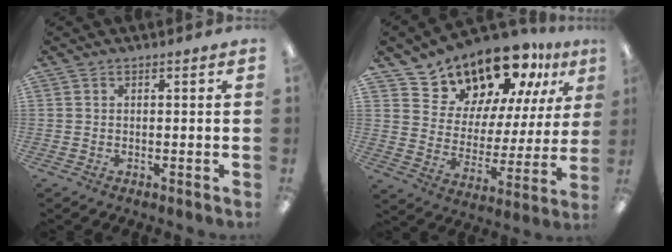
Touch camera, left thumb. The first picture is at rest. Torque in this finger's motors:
{"motor_torque": [2.00, 2.04, 1.39, -1.38, 0.11]}